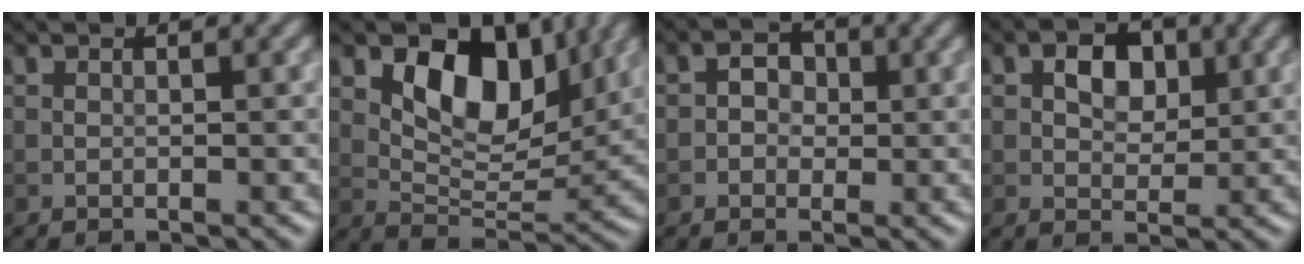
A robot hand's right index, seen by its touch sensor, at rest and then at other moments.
{"total": 8.4, "force": [3.3, 5.1, 5.9], "torque": [-0.086, -0.013, 0.057]}
{"total": 1.9, "force": [-0.3, 1.7, 0.8], "torque": [0.003, 0.003, -0.012]}
{"total": 3.5, "force": [0.9, 2.5, 2.3], "torque": [-0.038, 0.004, 0.010]}